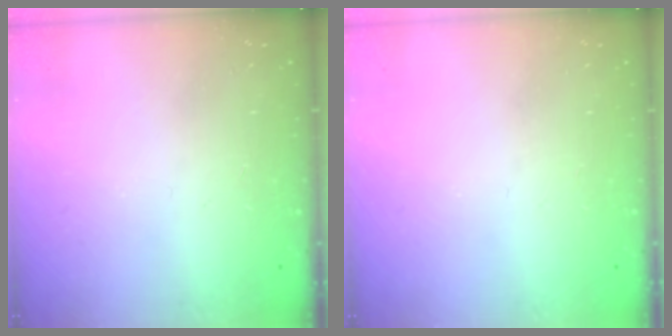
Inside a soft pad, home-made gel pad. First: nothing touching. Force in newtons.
{"total": 0.0}